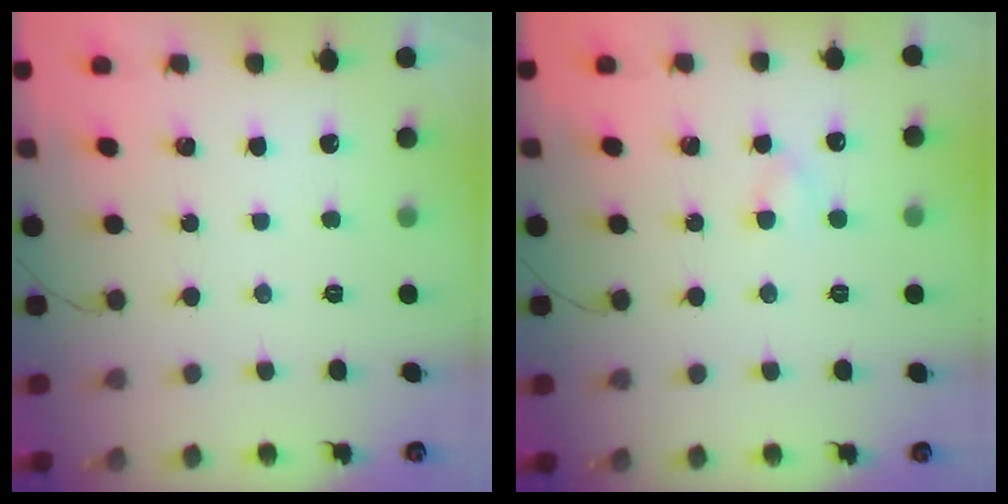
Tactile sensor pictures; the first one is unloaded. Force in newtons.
{"total": 2.7, "press": 2.5, "slide": 1.1}